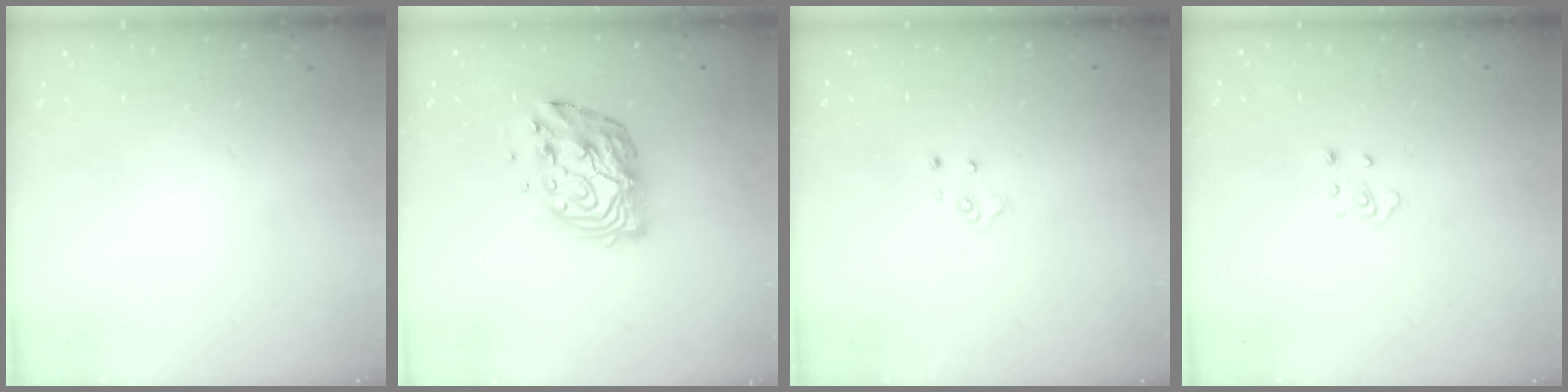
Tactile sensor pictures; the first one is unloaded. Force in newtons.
{"total": 11.7, "press": 11.7, "slide": 1.1}
{"total": 4.3, "press": 4.3, "slide": 0.4}
{"total": 3.3, "press": 3.3, "slide": 0.3}